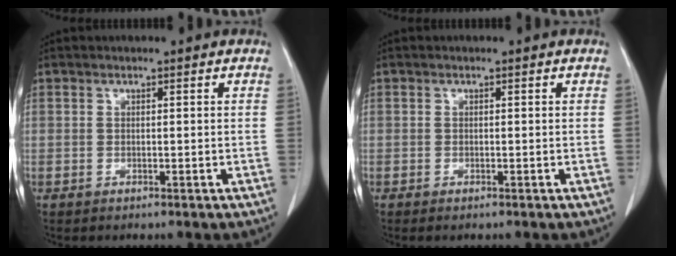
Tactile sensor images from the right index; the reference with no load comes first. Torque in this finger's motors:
{"motor_torque": [0.16, -0.14, 0.00, 0.01]}